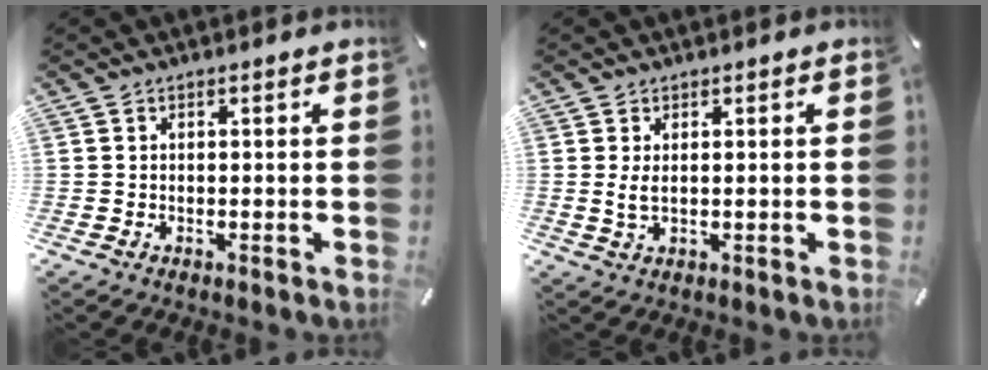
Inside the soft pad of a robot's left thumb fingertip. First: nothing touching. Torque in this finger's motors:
{"motor_torque": [-0.13, 0.16, 0.01, -0.03, 0.02]}